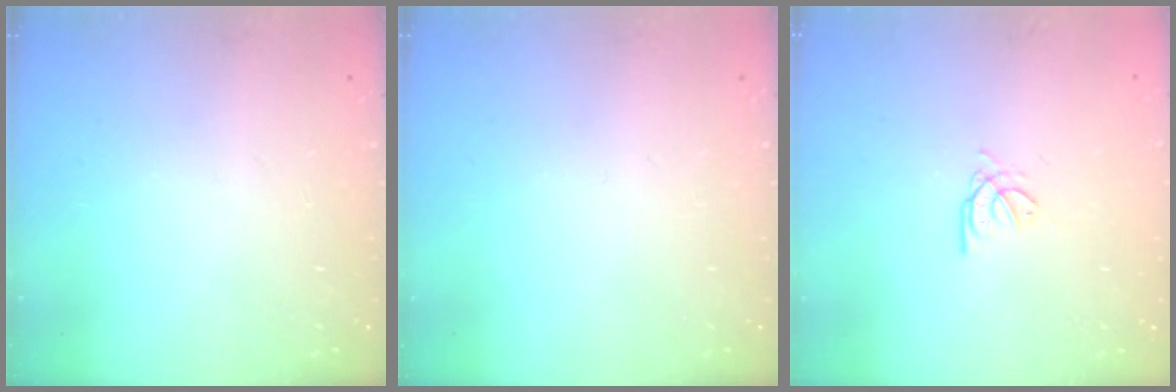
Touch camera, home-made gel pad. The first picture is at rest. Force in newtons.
{"total": 0.0}
{"total": 2.7, "press": 2.7, "slide": 0.4}